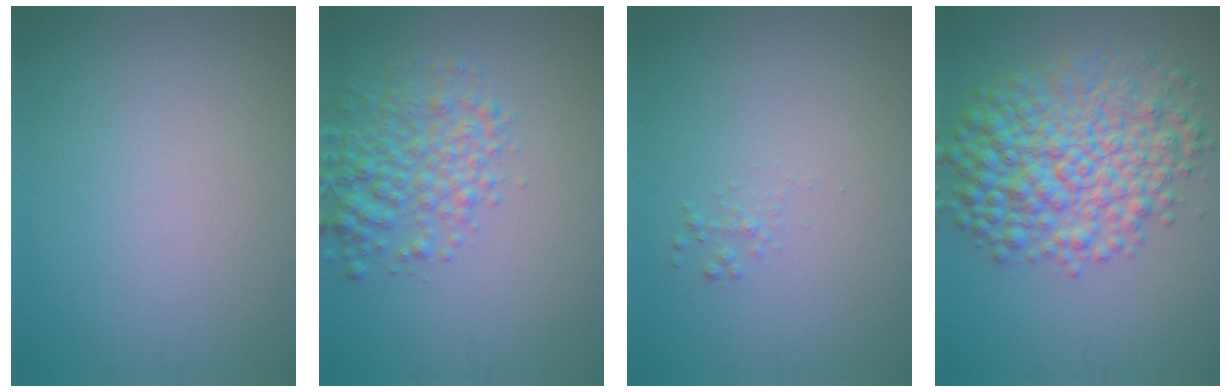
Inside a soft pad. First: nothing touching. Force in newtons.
{"total": 4.4, "press": 4.4, "slide": 0.2}
{"total": 0.6, "press": 0.6, "slide": 0.0}
{"total": 8.4, "press": 8.4, "slide": 0.0}